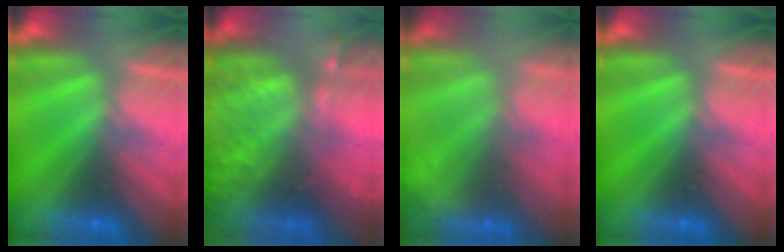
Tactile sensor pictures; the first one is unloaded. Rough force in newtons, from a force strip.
{"total": 8.5}
{"total": 7.5}
{"total": 0.0}